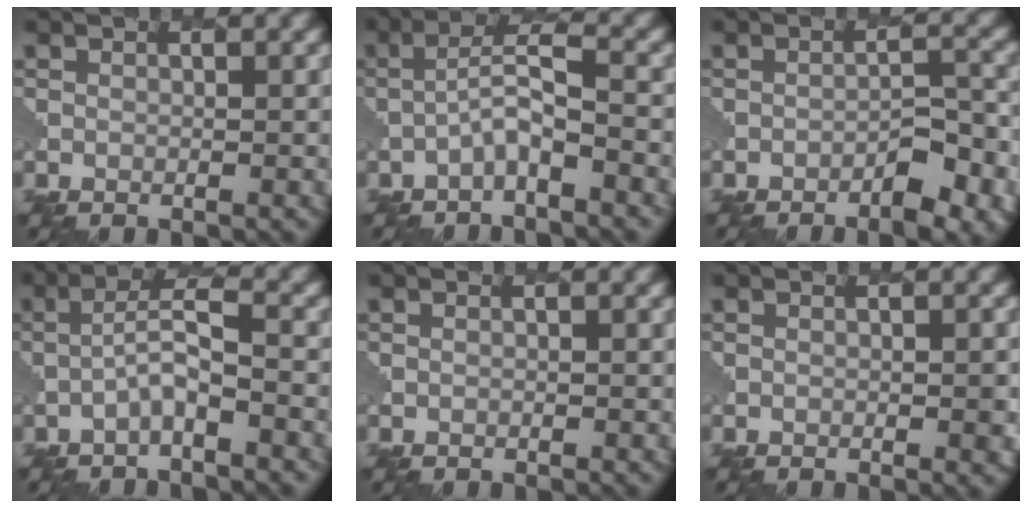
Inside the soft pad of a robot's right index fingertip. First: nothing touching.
{"total": 2.9, "force": [-1.3, 0.4, 2.6], "torque": [-0.051, 0.016, -0.034]}
{"total": 3.4, "force": [-2.1, 1.0, 2.5], "torque": [-0.037, 0.010, -0.031]}
{"total": 2.7, "force": [-1.1, 0.4, 2.4], "torque": [-0.049, 0.016, -0.029]}
{"total": 0.0}
{"total": 1.6, "force": [-0.2, 0.5, 1.5], "torque": [-0.014, 0.001, 0.000]}